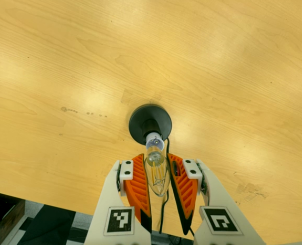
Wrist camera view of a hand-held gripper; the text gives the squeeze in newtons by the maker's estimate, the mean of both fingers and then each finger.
{"total": 13.2, "left": 13.8, "right": 12.6}